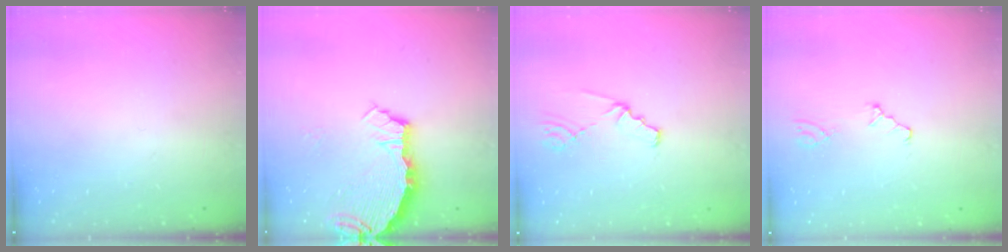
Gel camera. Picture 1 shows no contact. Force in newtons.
{"total": 4.5, "press": 4.5, "slide": 0.3}
{"total": 1.6, "press": 1.6, "slide": 0.1}
{"total": 0.0}